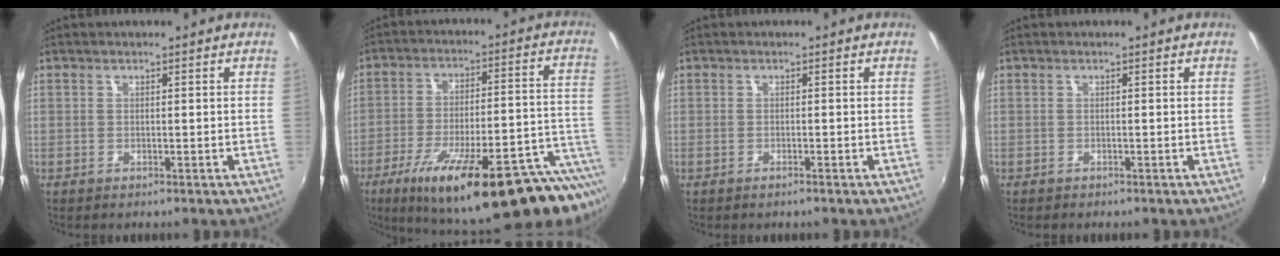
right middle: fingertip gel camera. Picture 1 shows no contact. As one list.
[{"total": 28.6, "force": [-19.9, 3.8, 20.2], "torque": [-0.280, -0.052, -0.286]}, {"total": 0.8, "force": [-0.7, 0.1, 0.4], "torque": [-0.008, -0.002, -0.013]}, {"total": 0.5, "force": [-0.5, 0.2, 0.0], "torque": [-0.002, -0.003, -0.008]}]